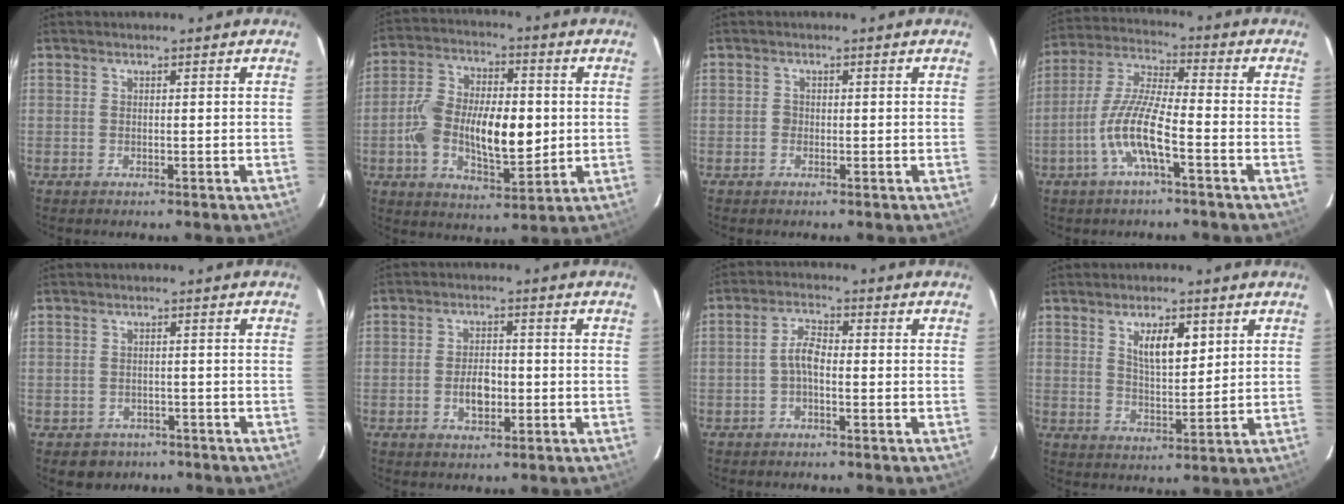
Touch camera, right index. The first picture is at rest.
{"total": 15.2, "force": [-1.3, 7.4, 13.2], "torque": [-0.255, 0.002, -0.020]}
{"total": 1.0, "force": [-0.2, 0.9, 0.1], "torque": [0.000, 0.001, -0.003]}
{"total": 10.7, "force": [-4.3, 1.6, 9.6], "torque": [-0.209, 0.001, -0.085]}
{"total": 4.3, "force": [-2.7, 3.3, 0.4], "torque": [-0.015, 0.011, -0.032]}
{"total": 5.0, "force": [-1.3, 2.9, 3.8], "torque": [-0.073, 0.003, -0.017]}
{"total": 3.5, "force": [-1.1, 1.4, 3.0], "torque": [-0.064, 0.013, -0.024]}
{"total": 7.2, "force": [3.1, 2.8, 5.8], "torque": [-0.098, 0.002, 0.059]}